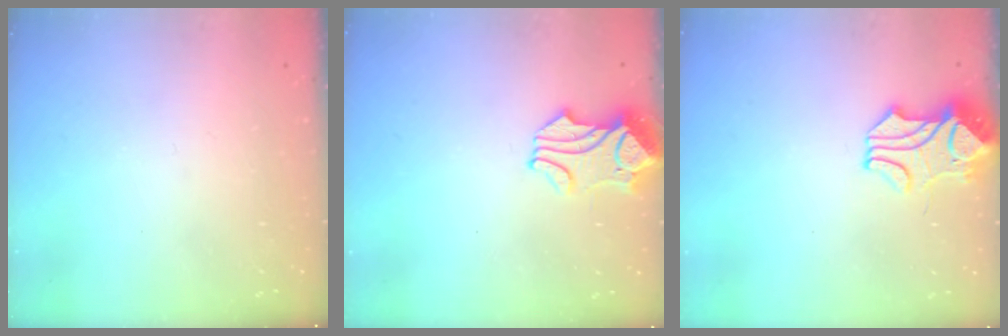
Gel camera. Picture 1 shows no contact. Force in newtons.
{"total": 3.0, "press": 2.8, "slide": 0.9}
{"total": 2.4, "press": 2.2, "slide": 1.1}